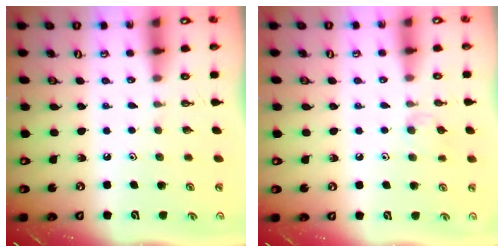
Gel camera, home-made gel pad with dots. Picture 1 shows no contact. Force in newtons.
{"total": 5.1, "press": 5.0, "slide": 0.7}